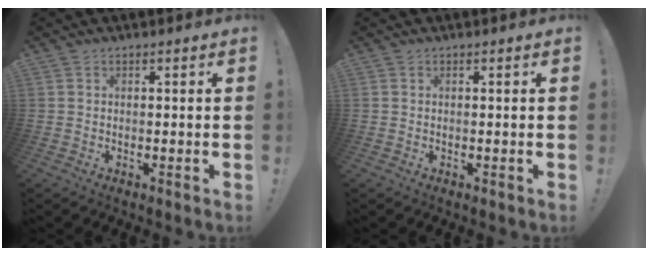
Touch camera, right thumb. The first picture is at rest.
{"total": 0.0}